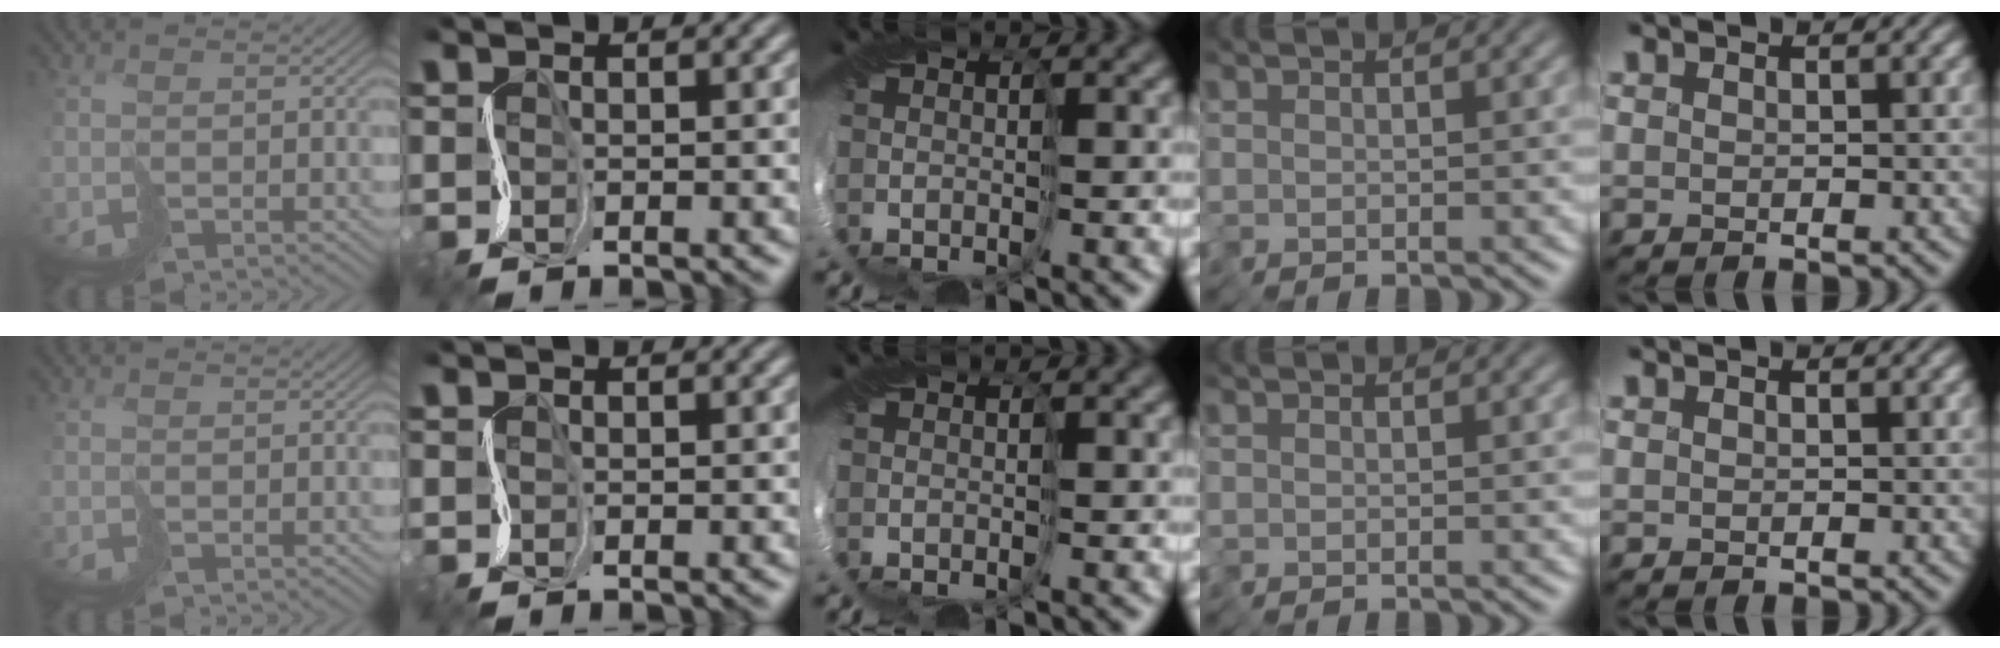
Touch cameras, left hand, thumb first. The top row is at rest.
{}